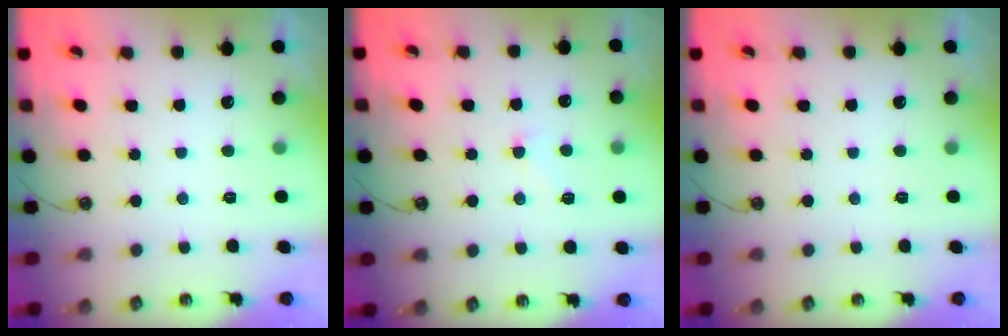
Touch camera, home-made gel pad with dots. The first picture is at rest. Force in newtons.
{"total": 0.8, "press": 0.6, "slide": 0.6}
{"total": 0.0}